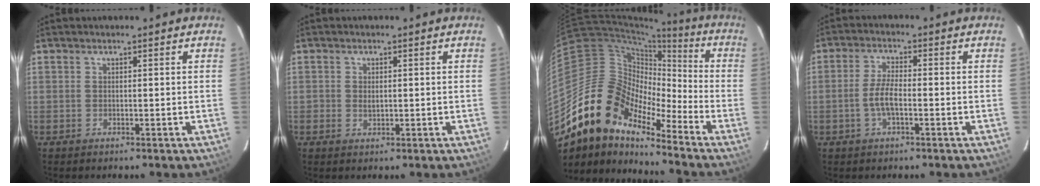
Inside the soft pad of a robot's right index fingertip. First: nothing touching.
{"total": 1.5, "force": [0.0, 1.1, 1.0], "torque": [-0.018, 0.001, 0.000]}
{"total": 17.2, "force": [-13.3, 7.4, 7.9], "torque": [-0.138, 0.010, -0.268]}
{"total": 4.7, "force": [-1.5, 1.3, 4.2], "torque": [-0.089, 0.003, -0.028]}